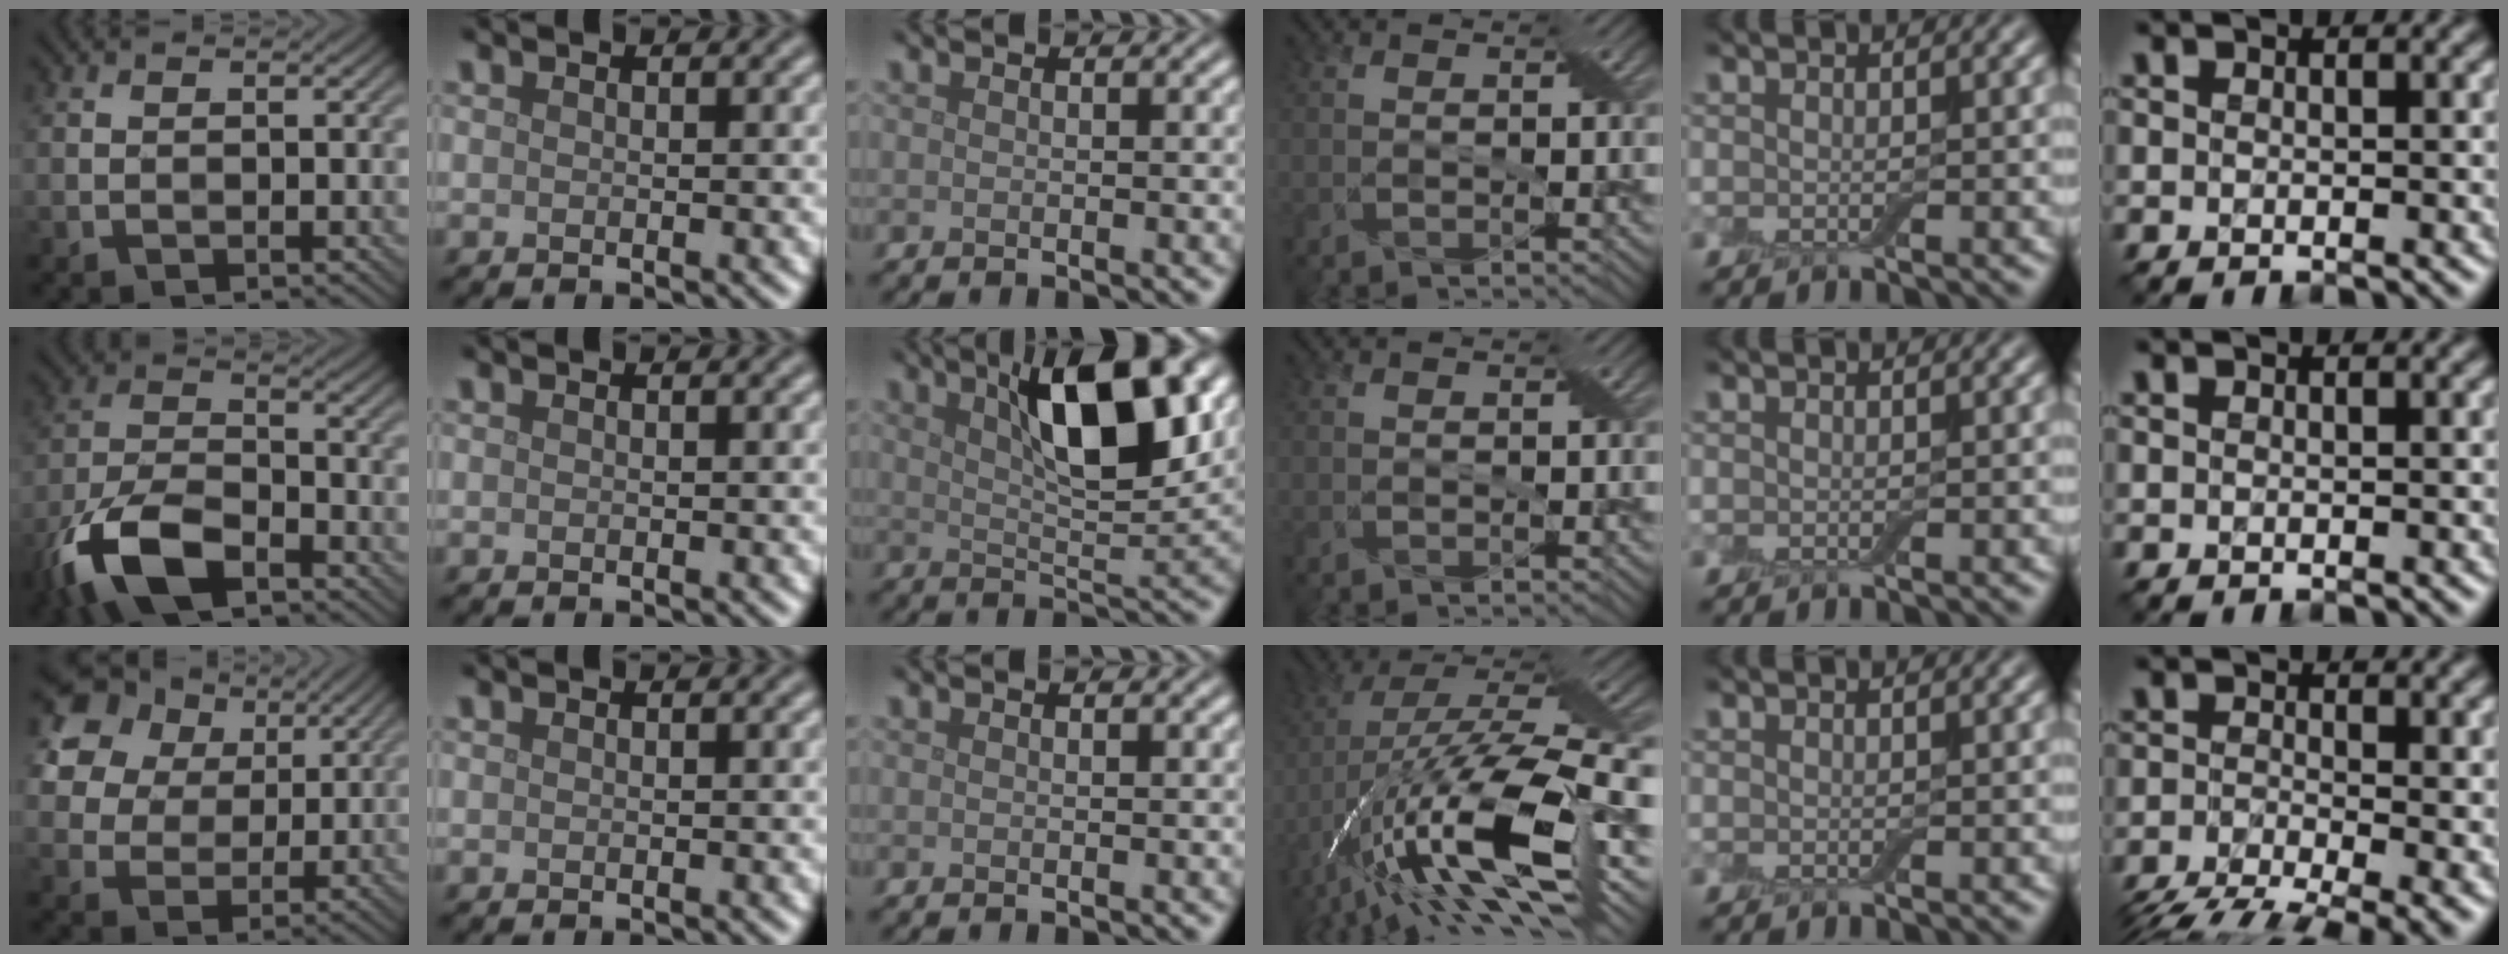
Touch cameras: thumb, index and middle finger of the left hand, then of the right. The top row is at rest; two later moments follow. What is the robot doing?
{"motion": "open", "object": "airpods case & airpods"}